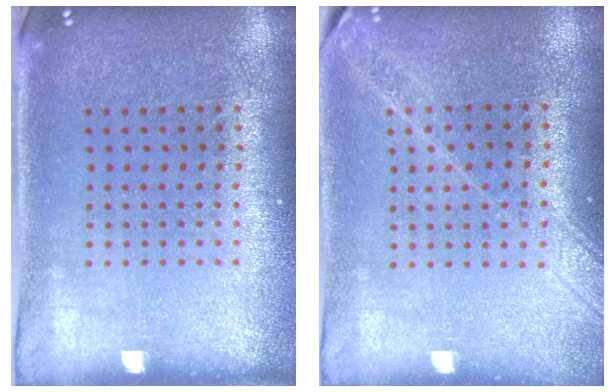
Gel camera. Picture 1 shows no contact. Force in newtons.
{"total": 1.7, "press": 1.4, "slide": 0.9}